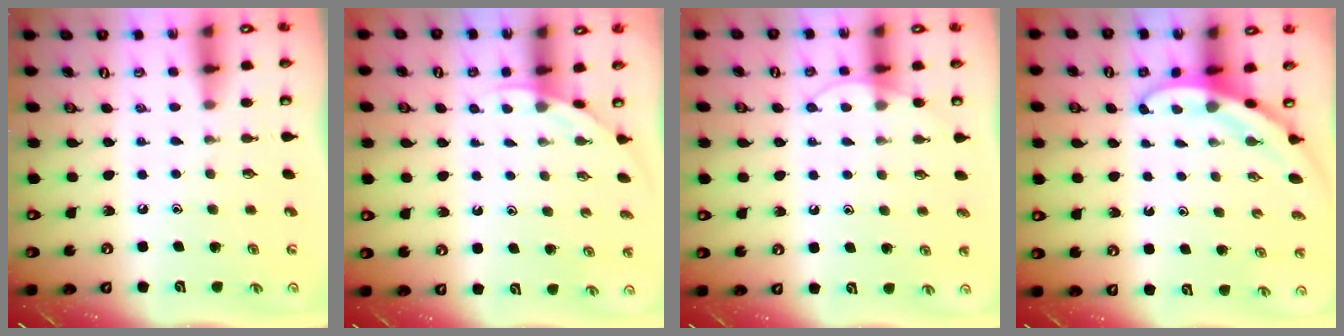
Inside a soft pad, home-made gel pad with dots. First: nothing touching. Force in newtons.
{"total": 1.9, "press": 1.9, "slide": 0.1}
{"total": 5.7, "press": 5.7, "slide": 0.6}
{"total": 3.3, "press": 3.3, "slide": 0.2}